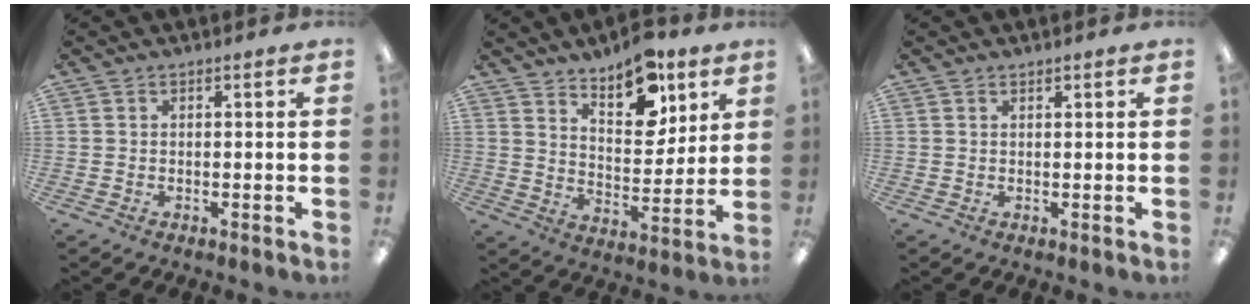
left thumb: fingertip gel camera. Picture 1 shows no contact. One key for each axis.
{"total": 12.8, "fx": 9.4, "fy": 6.1, "fz": 6.4, "tx": -0.080, "ty": -0.053, "tz": 0.164}
{"total": 0.6, "fx": 0.6, "fy": 0.1, "fz": 0.1, "tx": -0.002, "ty": 0.001, "tz": 0.011}